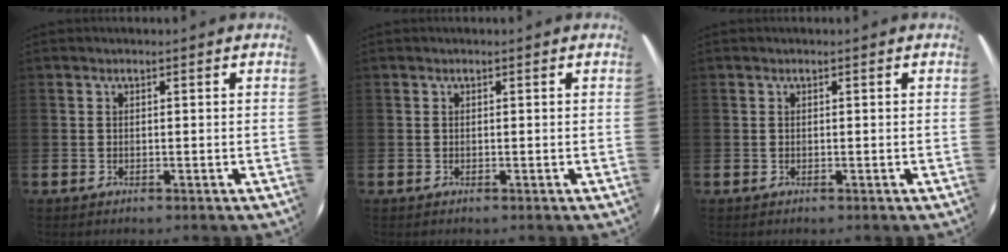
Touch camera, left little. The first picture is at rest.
{"total": 0.0}
{"total": 0.0}